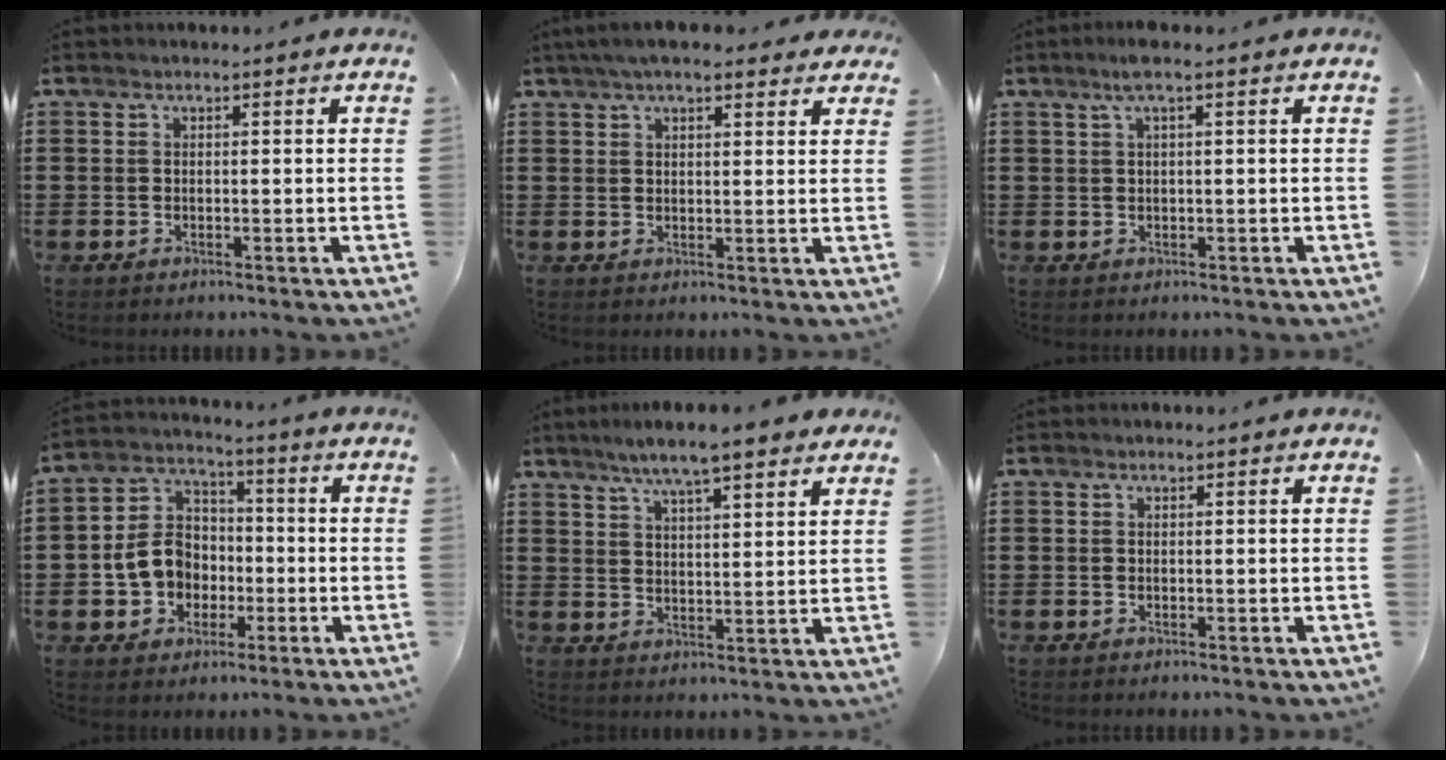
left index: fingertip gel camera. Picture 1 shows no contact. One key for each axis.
{"total": 4.9, "fx": 3.9, "fy": 1.2, "fz": 2.8, "tx": -0.064, "ty": 0.003, "tz": 0.070}
{"total": 2.4, "fx": 1.1, "fy": 0.1, "fz": 2.1, "tx": -0.044, "ty": 0.001, "tz": 0.018}
{"total": 8.4, "fx": -1.6, "fy": 7.3, "fz": 3.7, "tx": -0.111, "ty": 0.021, "tz": -0.034}
{"total": 6.7, "fx": 5.5, "fy": 0.7, "fz": 3.6, "tx": -0.084, "ty": -0.007, "tz": 0.098}
{"total": 0.0}